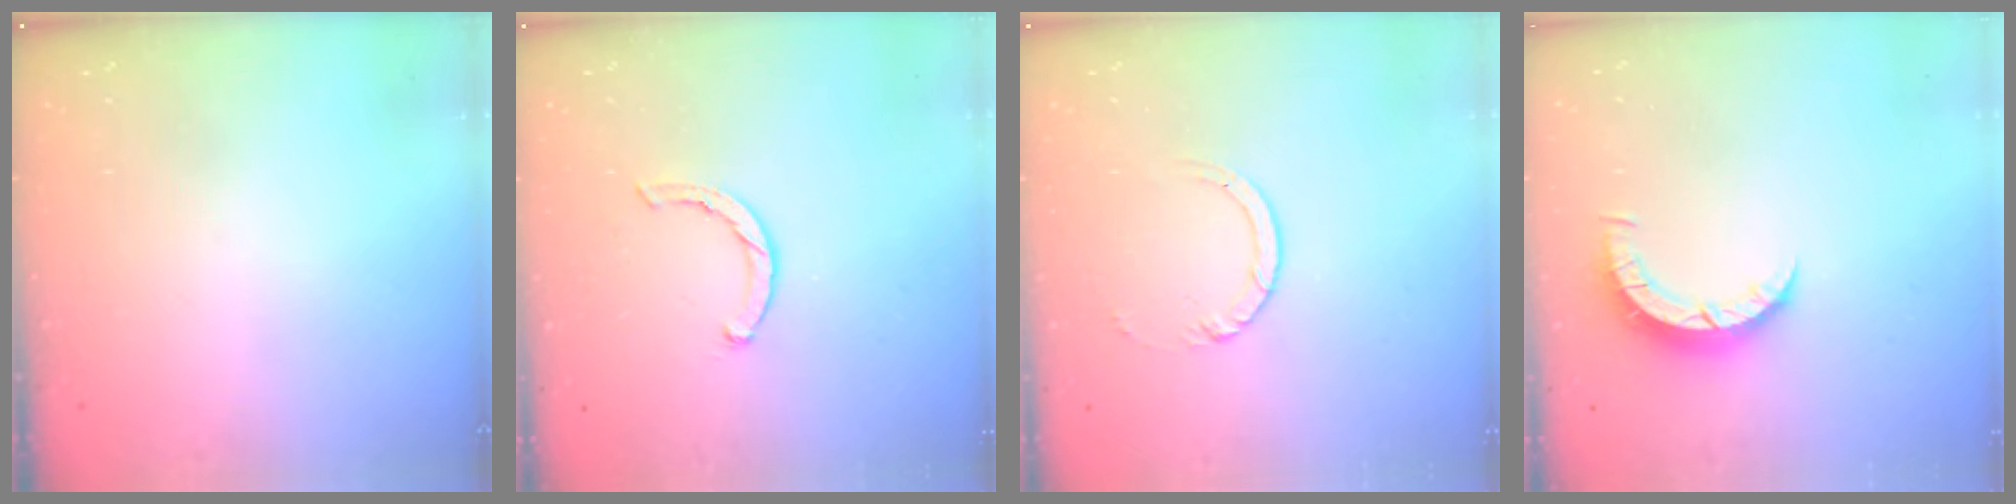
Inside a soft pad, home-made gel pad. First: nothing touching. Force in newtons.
{"total": 2.3, "press": 2.3, "slide": 0.4}
{"total": 3.0, "press": 2.9, "slide": 0.4}
{"total": 5.0, "press": 4.9, "slide": 0.6}